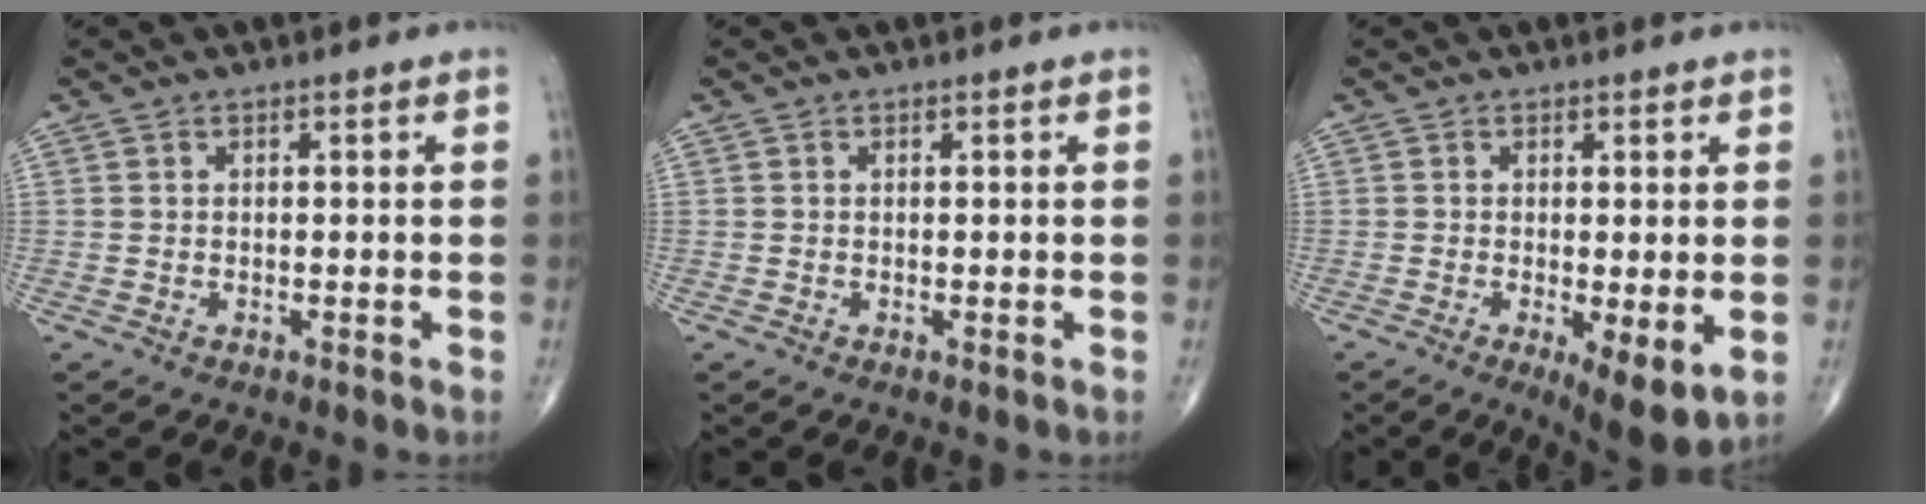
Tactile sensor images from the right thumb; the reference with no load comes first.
{"total": 0.0}
{"total": 6.9, "force": [-1.5, 2.0, 6.4], "torque": [-0.101, -0.023, -0.020]}